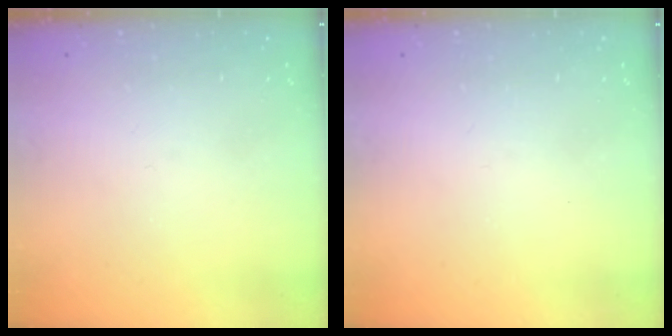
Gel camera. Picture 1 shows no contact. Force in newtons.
{"total": 2.1, "press": 2.0, "slide": 0.4}